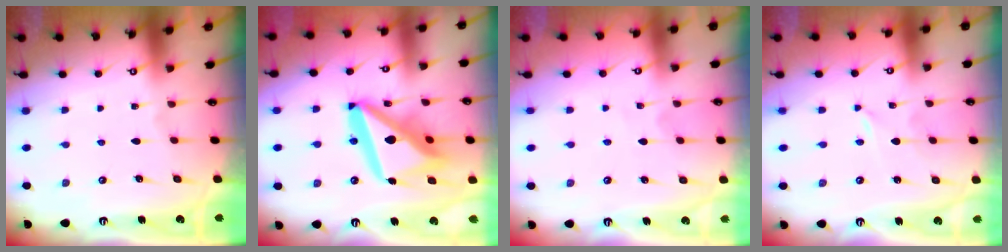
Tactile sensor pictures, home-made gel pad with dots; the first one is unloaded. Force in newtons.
{"total": 20.8, "press": 20.7, "slide": 2.4}
{"total": 2.0, "press": 2.0, "slide": 0.2}
{"total": 0.0}